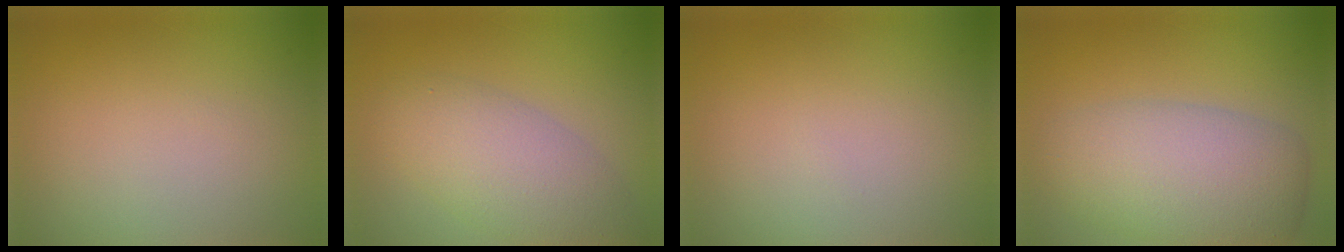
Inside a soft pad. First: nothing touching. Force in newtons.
{"total": 5.7, "press": 5.7, "slide": 0.5}
{"total": 0.0}
{"total": 7.5, "press": 7.5, "slide": 0.2}